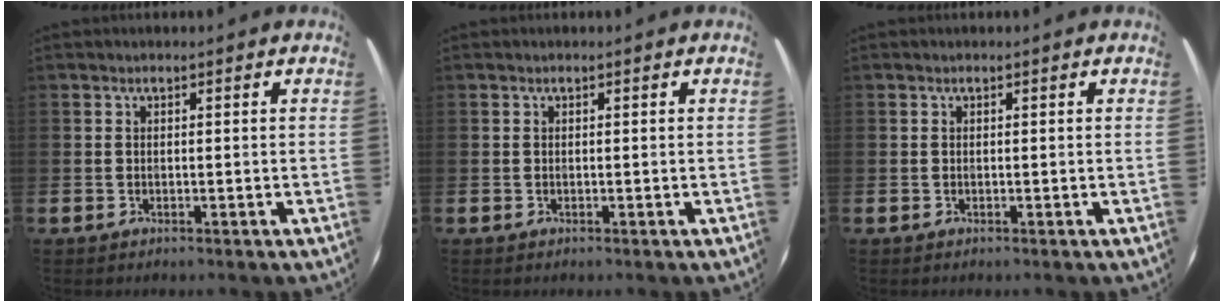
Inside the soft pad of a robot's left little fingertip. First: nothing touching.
{"total": 0.0}
{"total": 0.0}